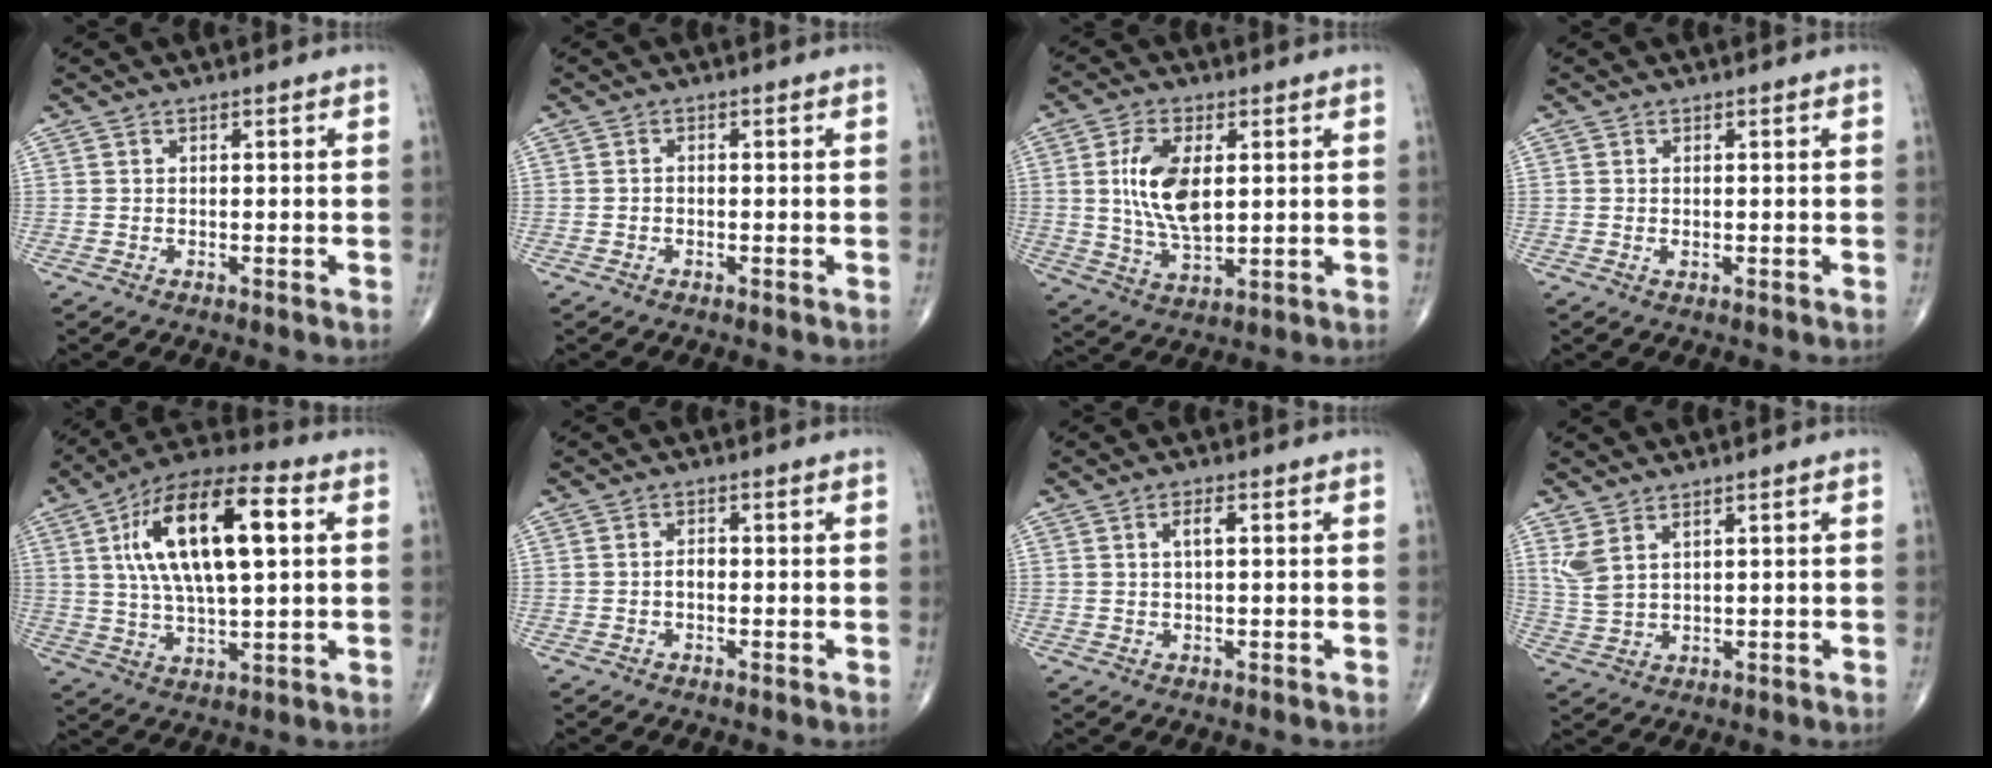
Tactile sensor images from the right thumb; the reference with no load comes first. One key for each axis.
{"total": 0.7, "fx": -0.3, "fy": 0.5, "fz": 0.4, "tx": -0.005, "ty": 0.002, "tz": -0.009}
{"total": 11.4, "fx": 1.8, "fy": 5.7, "fz": 9.7, "tx": -0.185, "ty": -0.011, "tz": 0.040}
{"total": 0.7, "fx": -0.1, "fy": 0.3, "fz": 0.6, "tx": -0.014, "ty": -0.001, "tz": 0.000}
{"total": 20.0, "fx": 4.8, "fy": 7.7, "fz": 17.8, "tx": -0.311, "ty": 0.016, "tz": 0.077}
{"total": 1.8, "fx": -0.5, "fy": 1.1, "fz": 1.4, "tx": -0.018, "ty": 0.006, "tz": -0.012}
{"total": 2.4, "fx": 0.6, "fy": 0.7, "fz": 2.2, "tx": -0.042, "ty": 0.004, "tz": 0.011}
{"total": 4.7, "fx": 2.6, "fy": 1.8, "fz": 3.5, "tx": -0.082, "ty": -0.010, "tz": 0.066}